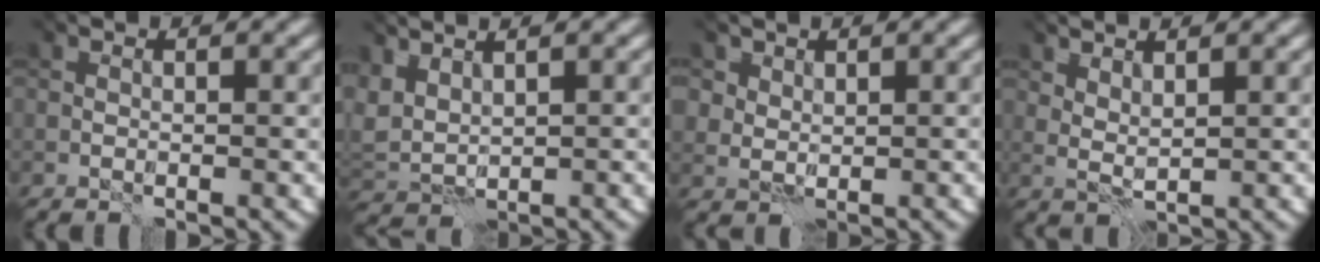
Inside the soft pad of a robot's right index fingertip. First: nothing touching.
{"total": 2.3, "force": [1.8, 1.1, 0.9], "torque": [-0.031, 0.003, 0.040]}
{"total": 2.2, "force": [1.8, 1.2, 0.2], "torque": [-0.009, -0.010, 0.041]}
{"total": 1.5, "force": [1.5, -0.1, 0.4], "torque": [-0.015, -0.003, 0.031]}